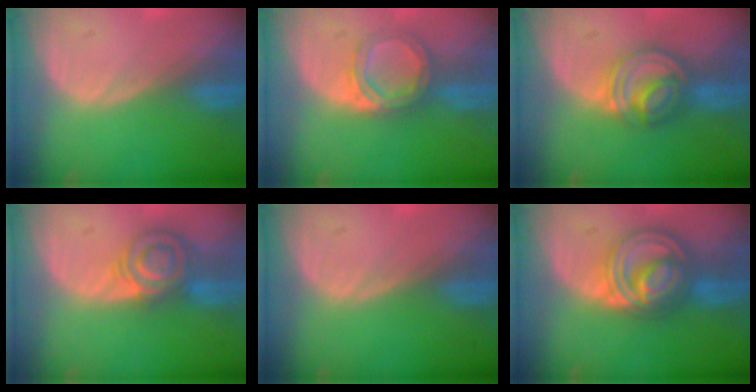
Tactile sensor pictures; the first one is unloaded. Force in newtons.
{"total": 5.3, "press": 5.1, "slide": 1.4}
{"total": 7.6, "press": 6.6, "slide": 3.8}
{"total": 7.0, "press": 6.4, "slide": 2.8}
{"total": 0.0}
{"total": 9.2, "press": 9.2, "slide": 0.7}